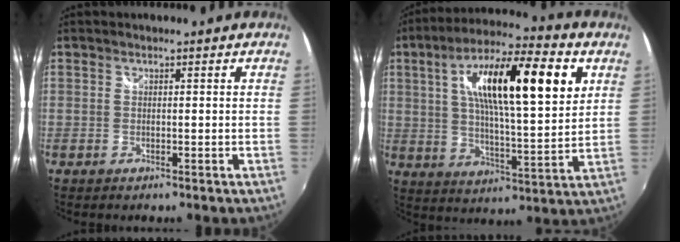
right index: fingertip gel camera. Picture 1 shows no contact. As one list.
[{"total": 21.0, "force": [7.2, 5.4, 18.9], "torque": [-0.322, 0.028, 0.109]}]